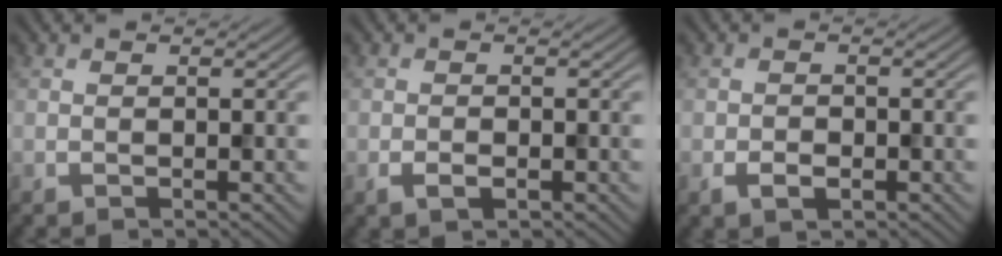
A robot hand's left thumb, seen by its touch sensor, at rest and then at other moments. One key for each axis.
{"total": 1.9, "fx": -0.8, "fy": 1.2, "fz": 1.3, "tx": -0.028, "ty": -0.004, "tz": -0.016}
{"total": 2.4, "fx": -1.0, "fy": 1.7, "fz": 1.4, "tx": -0.031, "ty": -0.006, "tz": -0.020}